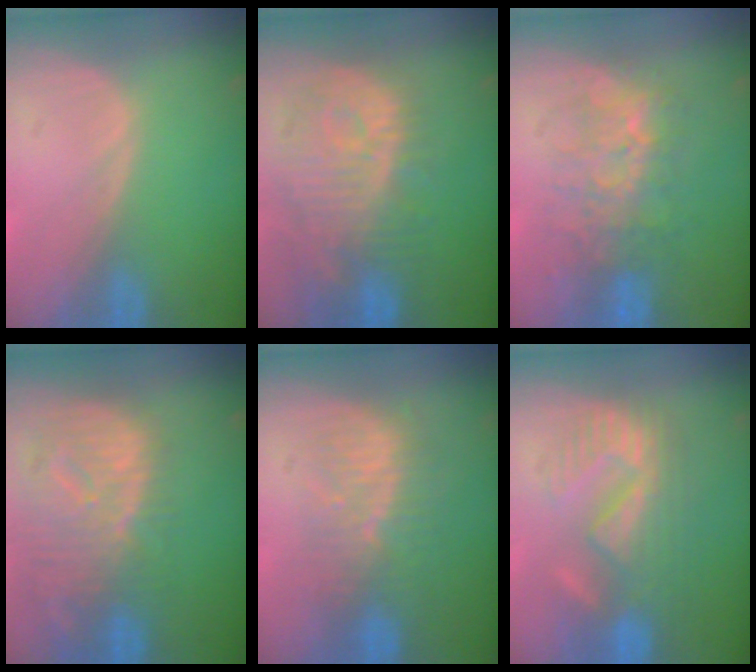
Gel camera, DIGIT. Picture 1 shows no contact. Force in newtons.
{"total": 12.0, "press": 10.9, "slide": 5.0}
{"total": 8.0, "press": 7.8, "slide": 2.1}
{"total": 12.5, "press": 10.8, "slide": 6.4}
{"total": 9.0, "press": 8.1, "slide": 3.7}
{"total": 9.4, "press": 9.0, "slide": 2.7}